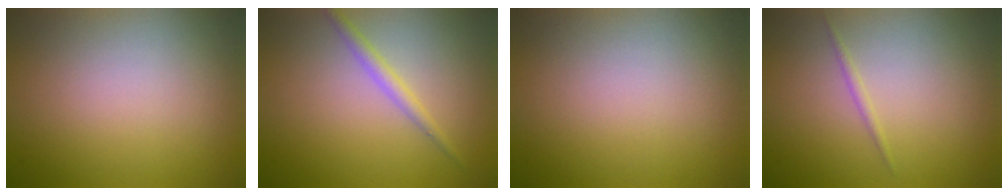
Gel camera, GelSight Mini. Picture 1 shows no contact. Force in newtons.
{"total": 1.5, "press": 1.5, "slide": 0.1}
{"total": 0.0}
{"total": 0.7, "press": 0.7, "slide": 0.1}